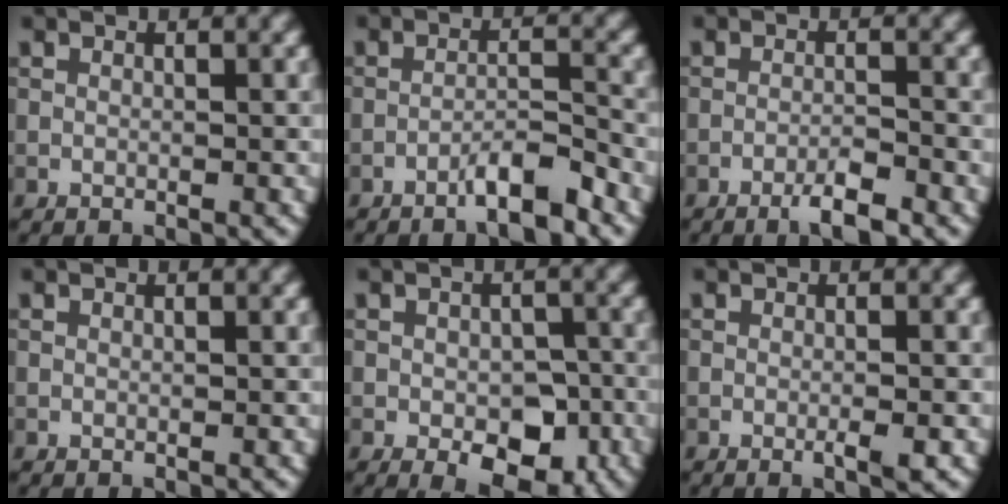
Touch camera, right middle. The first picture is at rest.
{"total": 3.8, "force": [-2.8, 0.4, 2.6], "torque": [-0.041, 0.011, -0.054]}
{"total": 2.7, "force": [-1.9, 0.3, 2.0], "torque": [-0.034, 0.003, -0.037]}
{"total": 0.0}
{"total": 5.4, "force": [-1.9, 3.0, 4.1], "torque": [-0.052, -0.008, -0.026]}
{"total": 1.6, "force": [-0.6, 0.2, 1.5], "torque": [-0.023, -0.003, -0.011]}